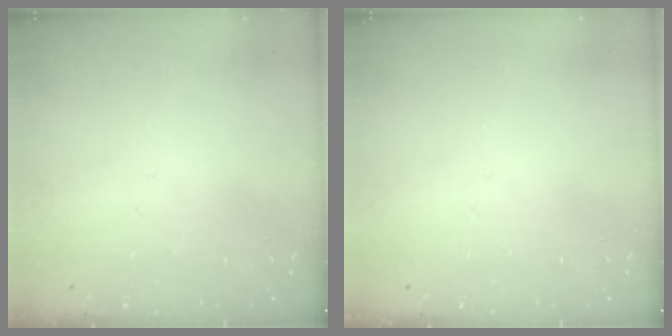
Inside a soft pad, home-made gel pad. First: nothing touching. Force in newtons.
{"total": 0.0}